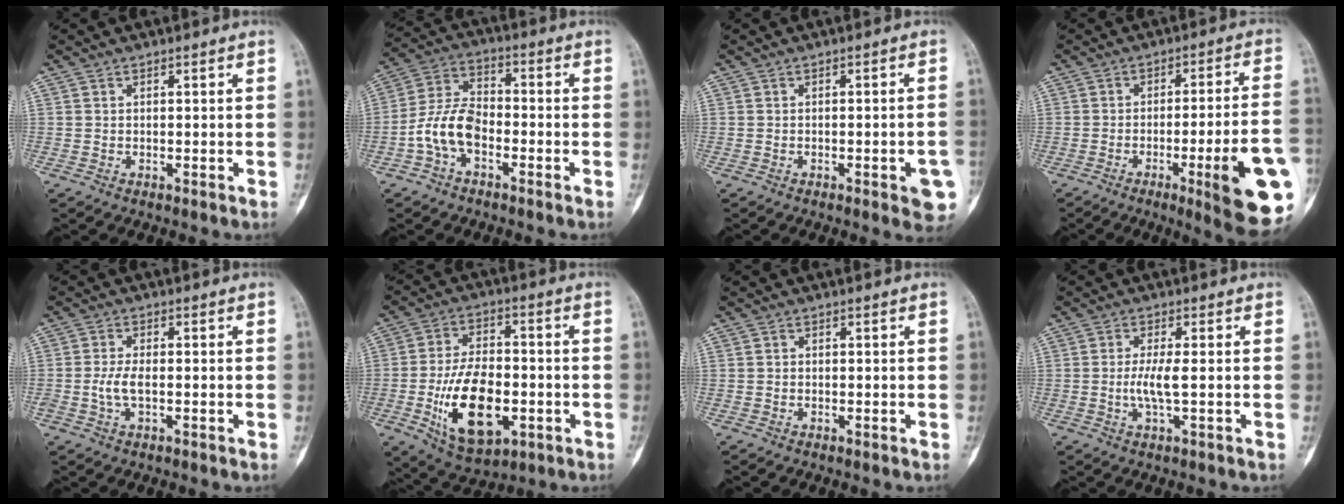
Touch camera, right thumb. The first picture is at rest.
{"total": 9.3, "force": [-3.4, 5.4, 6.7], "torque": [-0.131, 0.034, -0.073]}
{"total": 6.3, "force": [-2.3, 1.7, 5.6], "torque": [-0.057, 0.006, -0.023]}
{"total": 17.6, "force": [-5.7, 2.3, 16.5], "torque": [-0.181, 0.012, -0.070]}
{"total": 3.7, "force": [-0.6, 1.6, 3.2], "torque": [-0.075, 0.004, -0.013]}
{"total": 16.7, "force": [-4.3, 9.1, 13.4], "torque": [-0.217, 0.013, -0.062]}
{"total": 0.0}
{"total": 3.9, "force": [-0.3, 0.5, 3.9], "torque": [-0.094, -0.005, -0.009]}